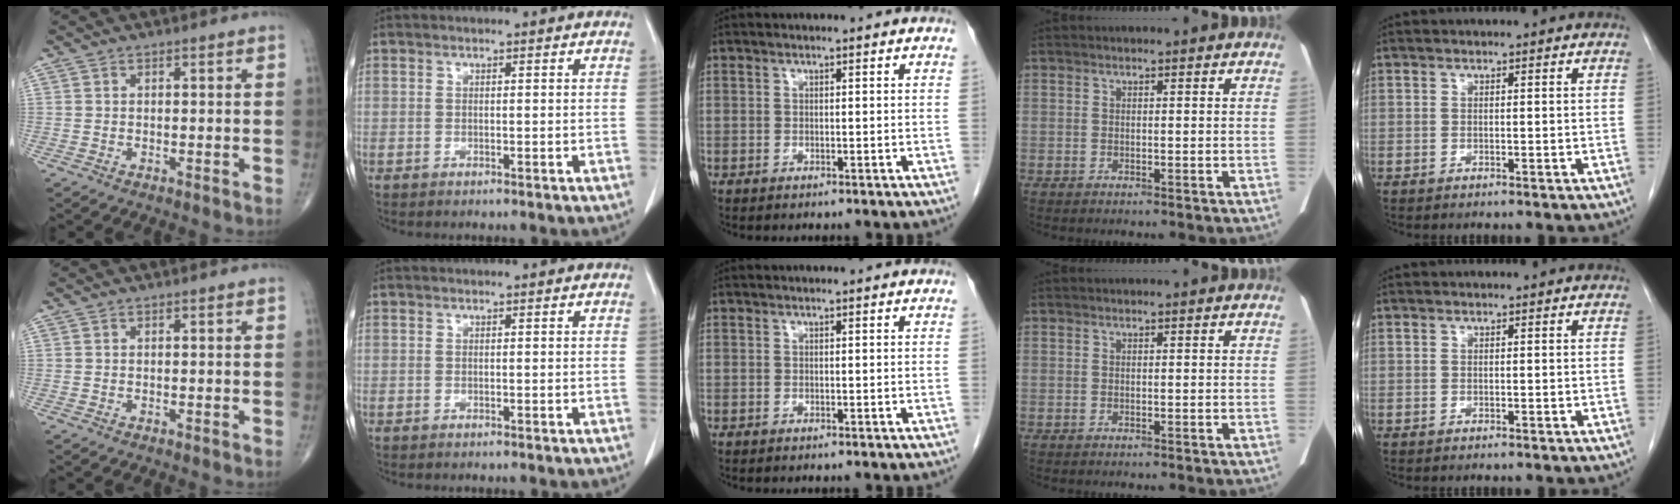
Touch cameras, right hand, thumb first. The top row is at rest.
{}